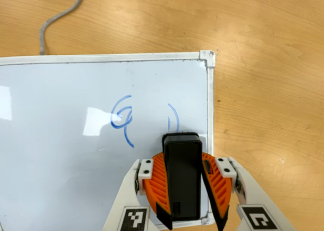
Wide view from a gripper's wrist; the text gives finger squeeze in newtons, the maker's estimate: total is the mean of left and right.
{"total": 8.4, "left": 8.2, "right": 8.5}